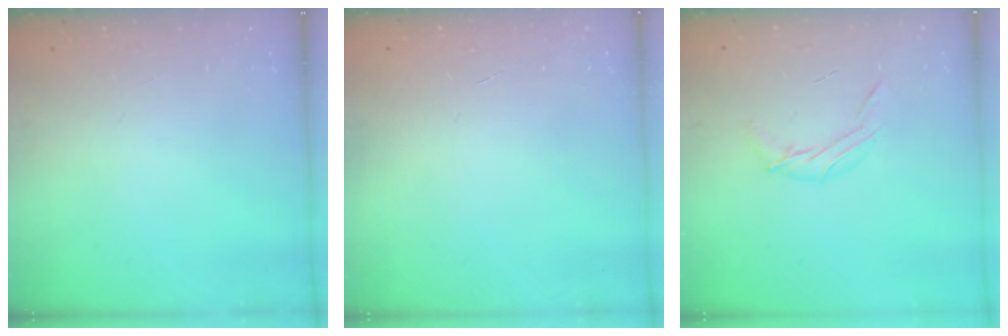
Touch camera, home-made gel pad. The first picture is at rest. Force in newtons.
{"total": 0.0}
{"total": 7.4, "press": 7.2, "slide": 1.3}